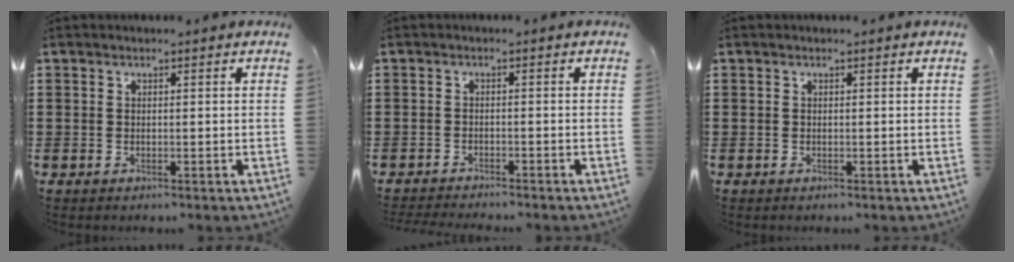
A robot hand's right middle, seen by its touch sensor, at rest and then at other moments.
{"total": 1.9, "force": [-1.9, 0.0, 0.0], "torque": [-0.004, 0.001, -0.041]}
{"total": 0.0}